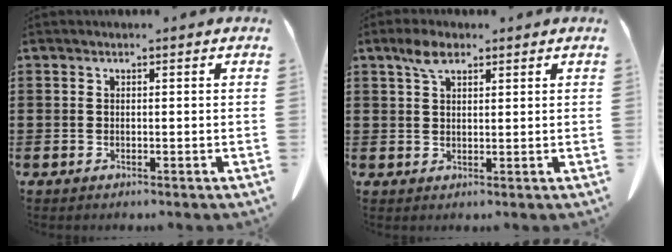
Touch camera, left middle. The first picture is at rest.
{"total": 3.8, "force": [2.3, 1.7, 2.5], "torque": [-0.056, 0.006, 0.042]}